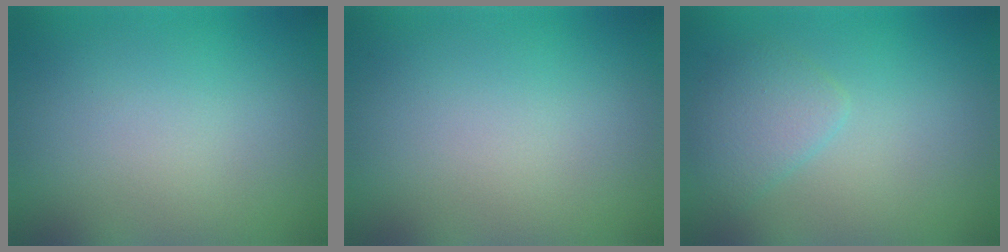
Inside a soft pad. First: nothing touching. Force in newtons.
{"total": 0.0}
{"total": 2.5, "press": 2.5, "slide": 0.1}